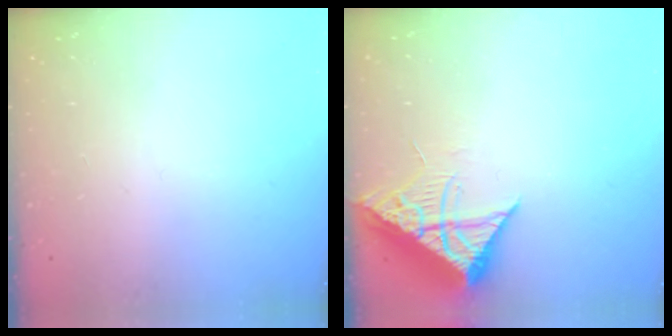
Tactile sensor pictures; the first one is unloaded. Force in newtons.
{"total": 9.7, "press": 9.7, "slide": 1.0}